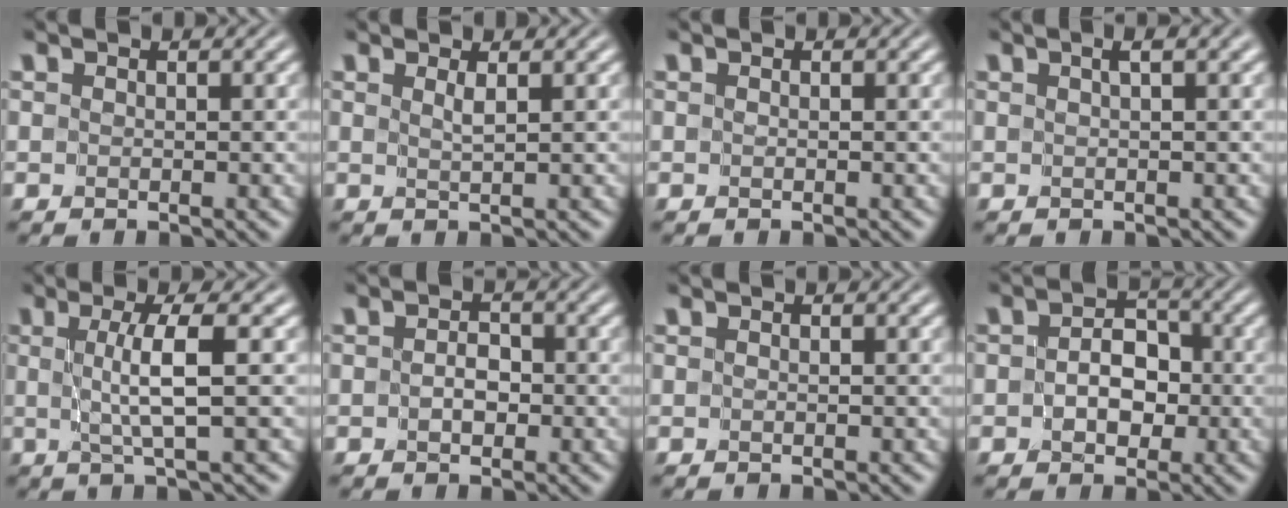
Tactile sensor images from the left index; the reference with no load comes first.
{"total": 0.8, "force": [0.5, -0.1, 0.6], "torque": [-0.006, -0.001, 0.008]}
{"total": 0.0}
{"total": 1.9, "force": [1.1, 0.3, 1.6], "torque": [-0.014, -0.007, 0.011]}
{"total": 3.9, "force": [0.2, 0.4, 3.9], "torque": [-0.068, -0.002, 0.004]}
{"total": 1.6, "force": [-0.5, 1.1, 1.1], "torque": [-0.017, -0.003, -0.010]}
{"total": 0.0}
{"total": 3.3, "force": [-0.5, 2.5, 2.2], "torque": [-0.030, -0.002, -0.014]}